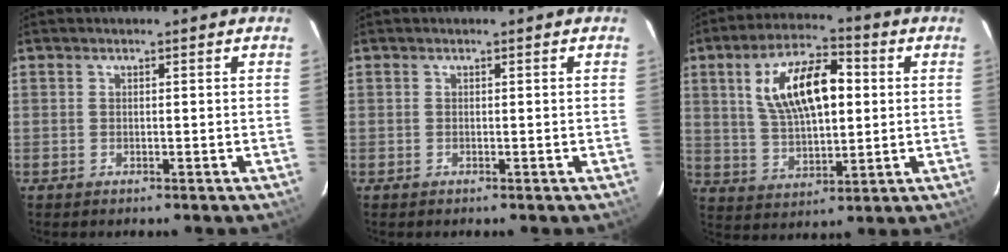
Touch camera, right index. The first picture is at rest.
{"total": 0.0}
{"total": 14.8, "force": [3.4, 6.7, 12.7], "torque": [-0.232, 0.020, 0.065]}